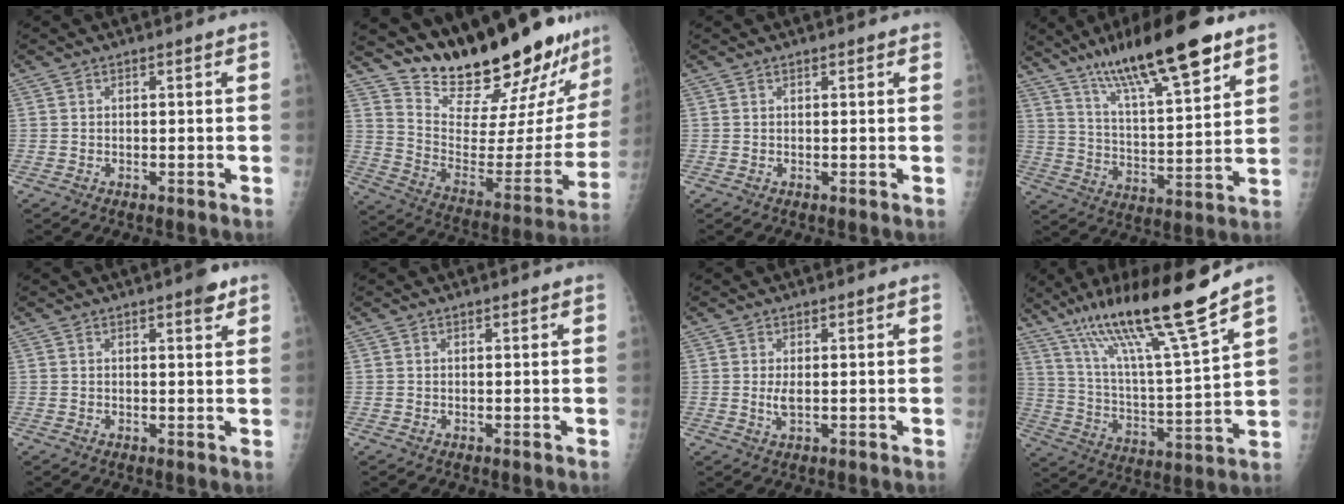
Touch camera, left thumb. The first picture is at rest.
{"total": 28.1, "force": [24.7, 5.4, 12.2], "torque": [-0.160, -0.180, 0.356]}
{"total": 1.1, "force": [0.9, 0.4, 0.4], "torque": [-0.006, -0.001, 0.011]}
{"total": 20.7, "force": [13.5, 4.7, 15.0], "torque": [-0.231, -0.051, 0.229]}
{"total": 3.2, "force": [2.1, 0.9, 2.2], "torque": [-0.022, -0.009, 0.024]}
{"total": 0.6, "force": [0.6, 0.2, 0.3], "torque": [-0.008, -0.003, 0.009]}
{"total": 2.0, "force": [0.4, 0.7, 1.8], "torque": [-0.039, -0.006, 0.013]}
{"total": 20.1, "force": [14.5, 0.6, 13.9], "torque": [-0.224, -0.066, 0.259]}